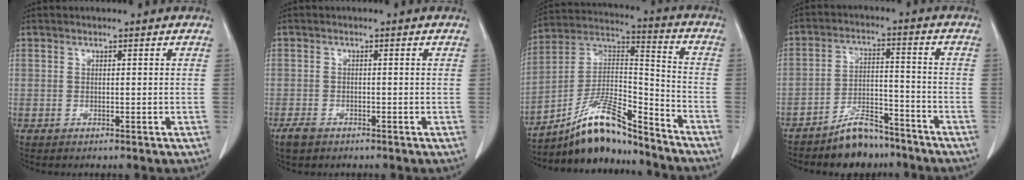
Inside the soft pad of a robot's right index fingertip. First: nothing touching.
{"total": 2.2, "force": [-1.6, 1.3, 0.9], "torque": [-0.022, 0.000, -0.022]}
{"total": 14.1, "force": [-12.2, 2.2, 6.9], "torque": [-0.118, 0.030, -0.215]}
{"total": 7.4, "force": [-6.4, 2.7, 2.7], "torque": [-0.048, 0.010, -0.109]}